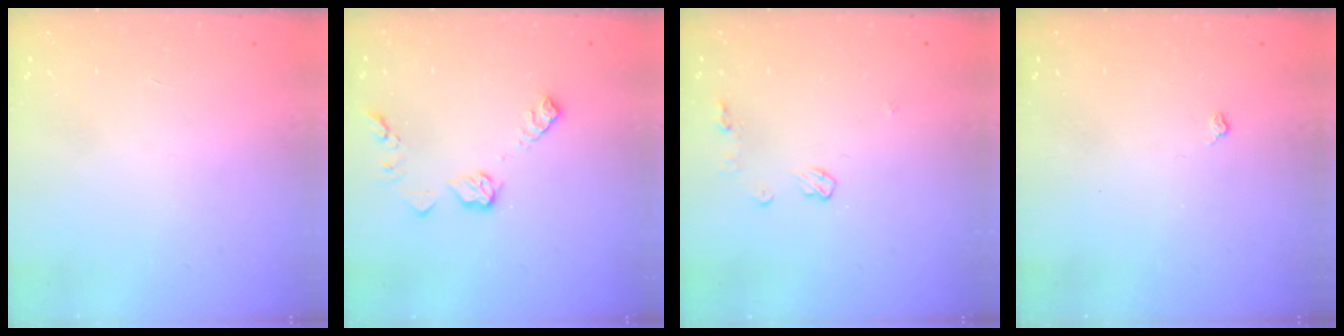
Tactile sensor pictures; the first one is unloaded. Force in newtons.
{"total": 9.2, "press": 9.2, "slide": 0.4}
{"total": 5.2, "press": 5.2, "slide": 0.4}
{"total": 3.0, "press": 3.0, "slide": 0.5}